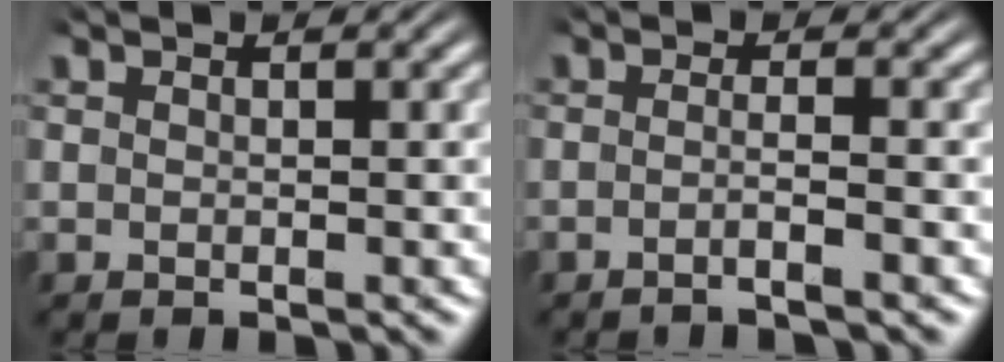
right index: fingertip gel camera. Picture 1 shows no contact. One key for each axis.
{"total": 2.0, "fx": -1.5, "fy": -0.5, "fz": 1.3, "tx": -0.025, "ty": -0.004, "tz": -0.027}